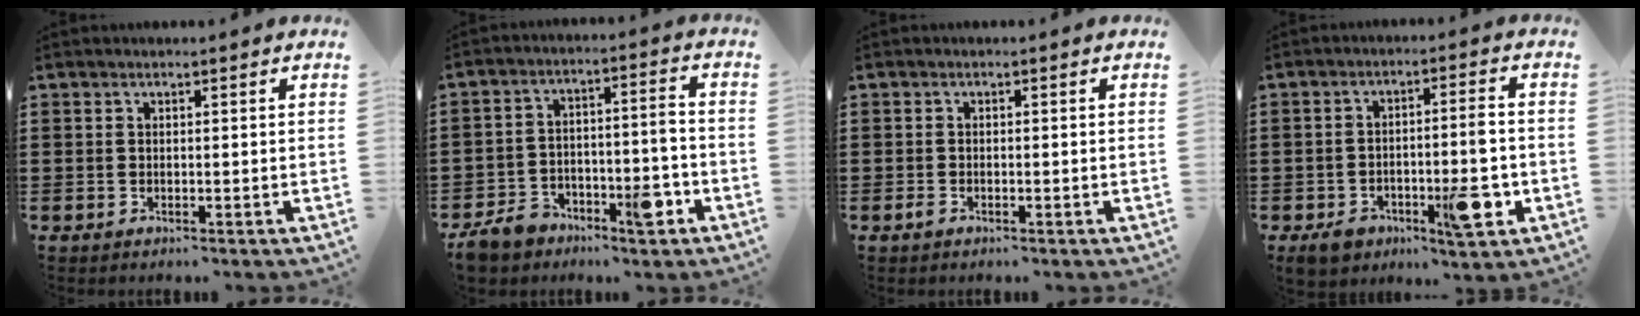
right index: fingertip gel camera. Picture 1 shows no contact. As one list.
[{"total": 10.2, "force": [-5.8, 4.3, 7.1], "torque": [-0.121, 0.027, -0.102]}, {"total": 0.8, "force": [-0.6, 0.3, 0.5], "torque": [-0.012, -0.005, -0.010]}, {"total": 10.6, "force": [-3.1, 4.1, 9.2], "torque": [-0.133, 0.007, -0.046]}]